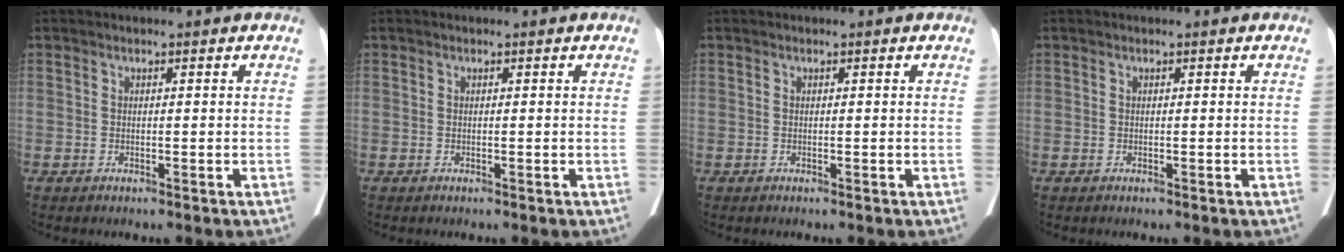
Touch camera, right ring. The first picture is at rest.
{"total": 0.0}
{"total": 0.0}
{"total": 0.0}